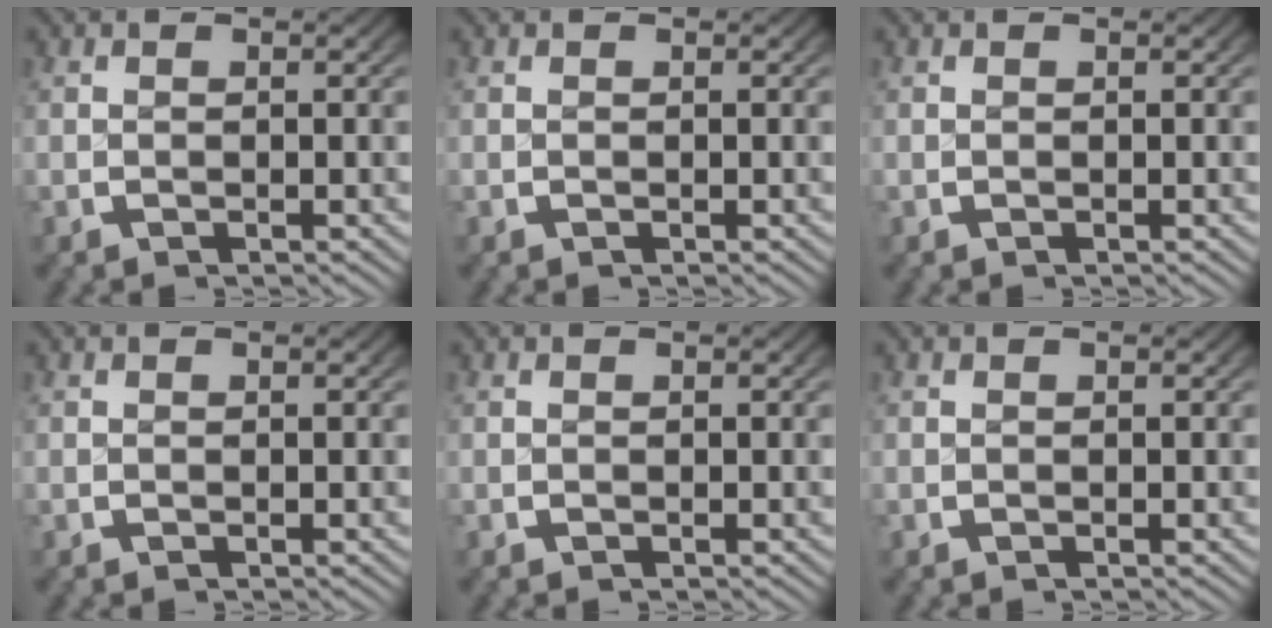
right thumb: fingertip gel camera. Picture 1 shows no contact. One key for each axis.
{"total": 0.0}
{"total": 0.0}
{"total": 0.0}
{"total": 0.0}
{"total": 0.0}